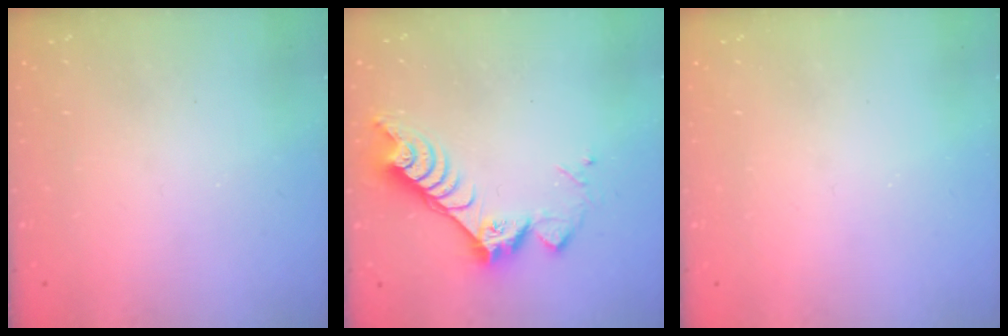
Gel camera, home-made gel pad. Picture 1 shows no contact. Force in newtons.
{"total": 10.1, "press": 10.0, "slide": 1.0}
{"total": 0.0}